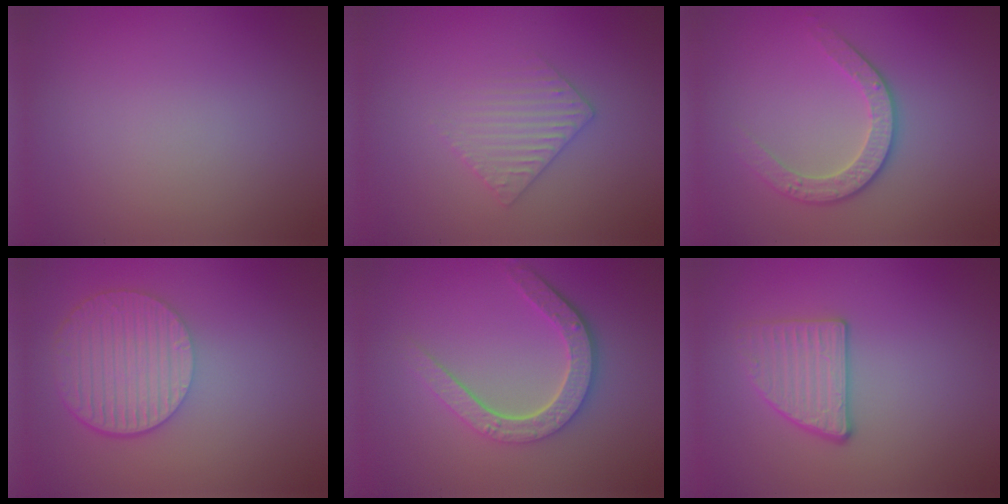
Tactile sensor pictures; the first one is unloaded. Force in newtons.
{"total": 2.5, "press": 2.4, "slide": 0.5}
{"total": 2.9, "press": 2.7, "slide": 1.1}
{"total": 6.1, "press": 4.5, "slide": 4.1}
{"total": 4.8, "press": 3.6, "slide": 3.1}
{"total": 2.7, "press": 2.6, "slide": 0.8}